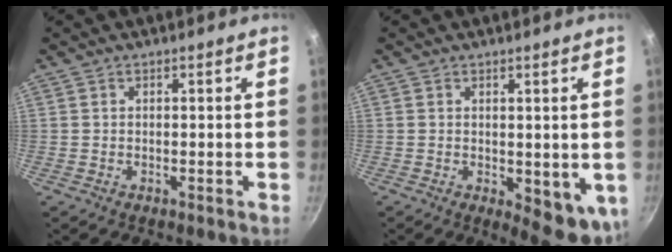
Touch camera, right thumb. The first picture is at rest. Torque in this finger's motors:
{"motor_torque": [0.10, 0.55, 0.07, -0.10, 0.07]}